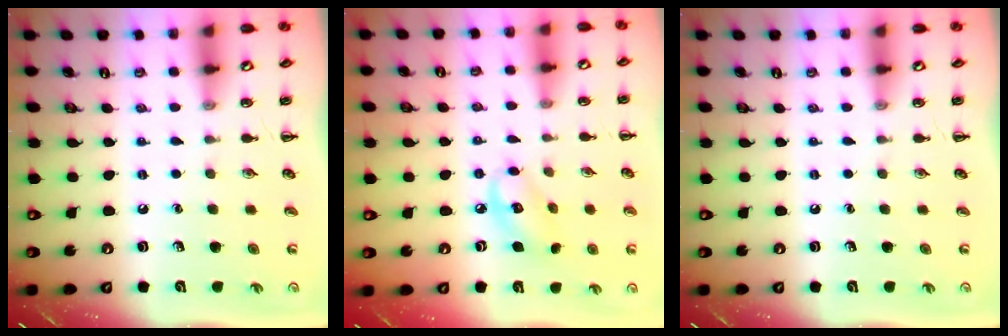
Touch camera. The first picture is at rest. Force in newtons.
{"total": 7.9, "press": 7.8, "slide": 1.2}
{"total": 0.0}